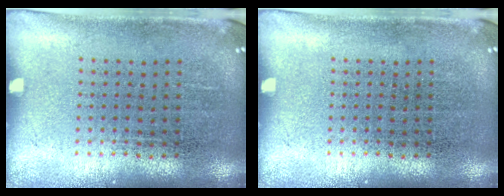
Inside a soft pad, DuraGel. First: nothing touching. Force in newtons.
{"total": 0.0}